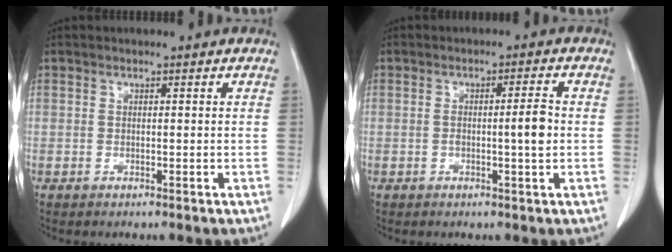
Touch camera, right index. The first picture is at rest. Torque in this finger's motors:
{"motor_torque": [0.58, 0.00, 0.11, 0.05]}